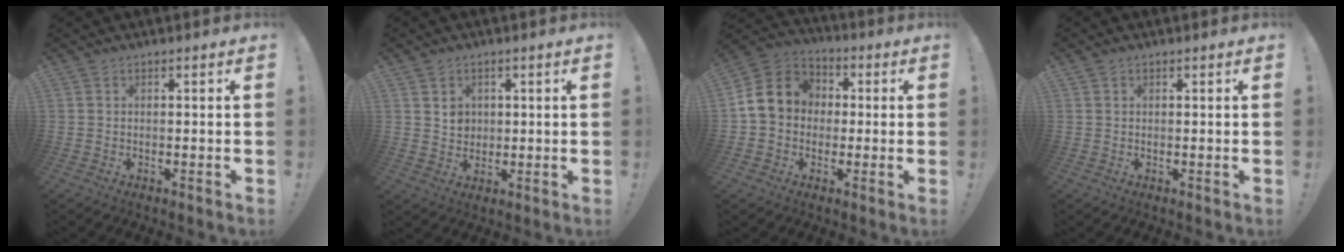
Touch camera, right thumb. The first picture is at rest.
{"total": 4.5, "force": [2.0, 4.0, 0.8], "torque": [-0.004, -0.010, 0.034]}
{"total": 12.9, "force": [1.3, 11.1, 6.4], "torque": [-0.108, 0.013, 0.033]}
{"total": 0.6, "force": [0.4, 0.4, 0.1], "torque": [0.001, -0.001, 0.008]}